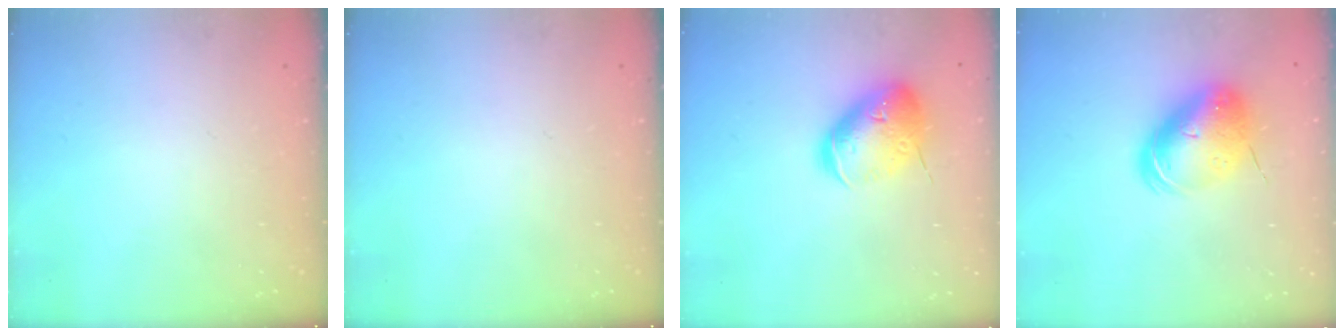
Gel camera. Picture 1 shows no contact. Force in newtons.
{"total": 0.0}
{"total": 17.2, "press": 17.1, "slide": 2.4}
{"total": 13.0, "press": 12.7, "slide": 2.4}